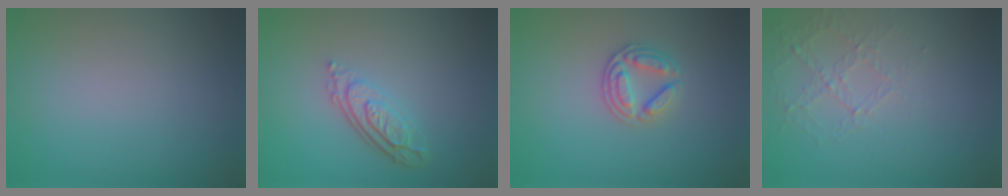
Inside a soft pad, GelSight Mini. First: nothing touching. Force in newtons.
{"total": 3.8, "press": 2.8, "slide": 2.5}
{"total": 2.6, "press": 2.5, "slide": 0.6}
{"total": 1.4, "press": 0.8, "slide": 1.2}